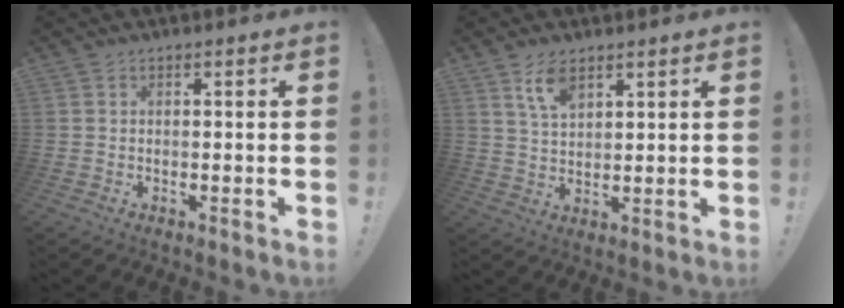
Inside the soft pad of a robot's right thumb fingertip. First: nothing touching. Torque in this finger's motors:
{"motor_torque": [-0.13, 0.22, 0.19, 0.02, 0.00]}